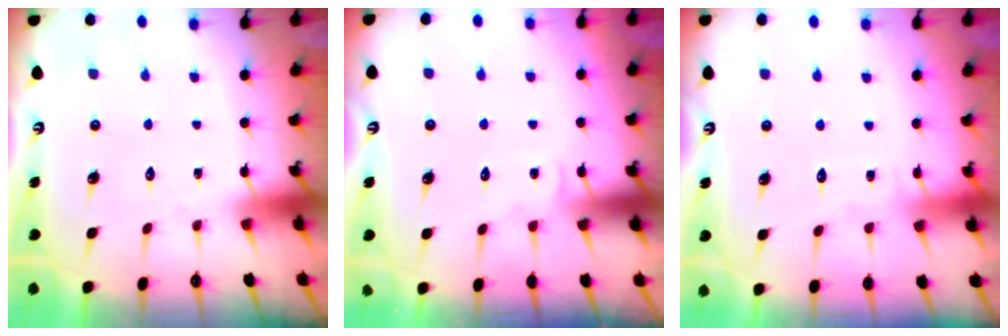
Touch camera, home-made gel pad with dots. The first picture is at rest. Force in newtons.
{"total": 5.5, "press": 5.5, "slide": 0.3}
{"total": 2.8, "press": 2.8, "slide": 0.2}